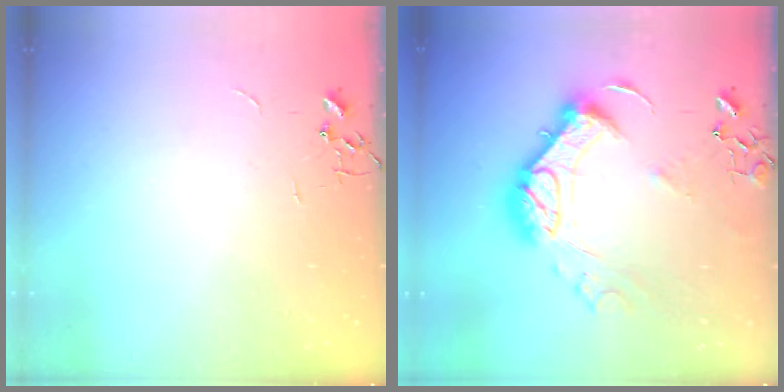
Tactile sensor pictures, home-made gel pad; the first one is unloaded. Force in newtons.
{"total": 17.9, "press": 17.8, "slide": 1.7}